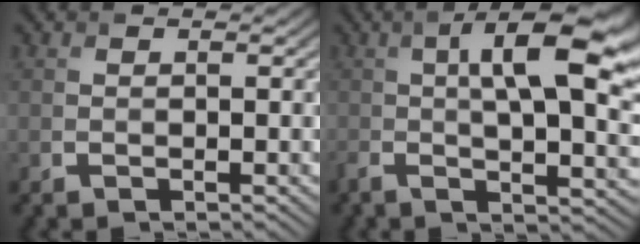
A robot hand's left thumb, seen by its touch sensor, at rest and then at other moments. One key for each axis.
{"total": 12.9, "fx": 1.8, "fy": 4.3, "fz": 12.0, "tx": -0.214, "ty": -0.006, "tz": 0.039}